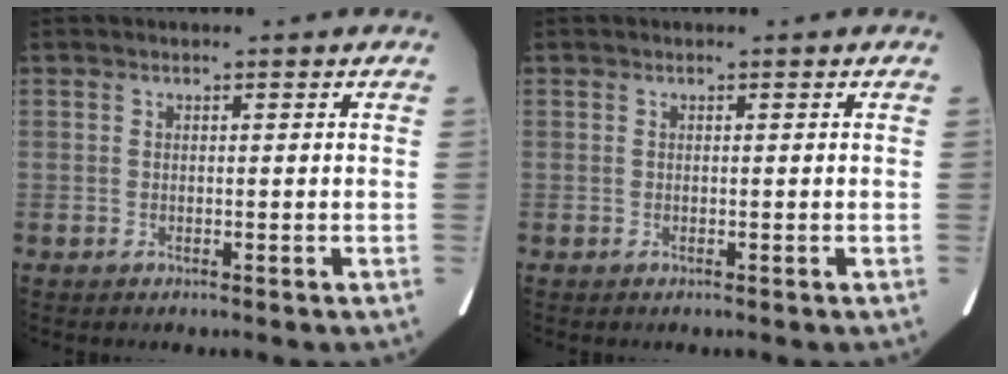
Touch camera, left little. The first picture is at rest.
{"total": 0.0}